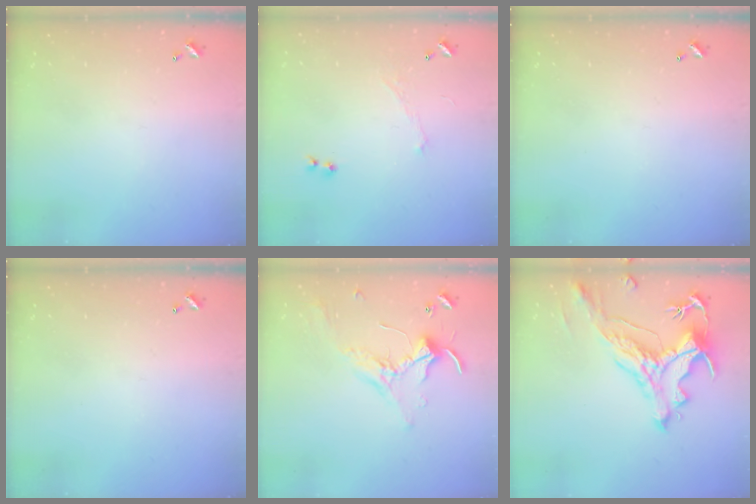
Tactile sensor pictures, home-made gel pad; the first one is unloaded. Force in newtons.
{"total": 1.2, "press": 1.0, "slide": 0.8}
{"total": 0.0}
{"total": 0.0}
{"total": 1.7, "press": 1.6, "slide": 0.2}
{"total": 2.9, "press": 2.6, "slide": 1.5}